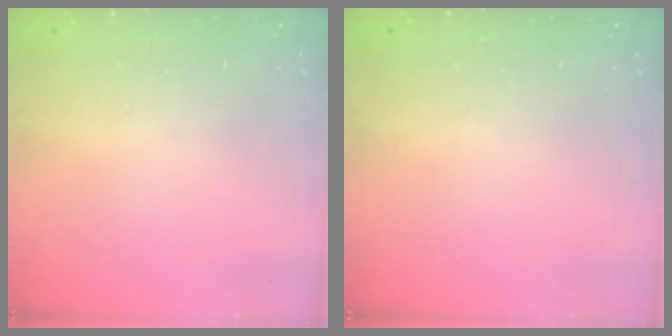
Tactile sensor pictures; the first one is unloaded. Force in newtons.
{"total": 0.0}